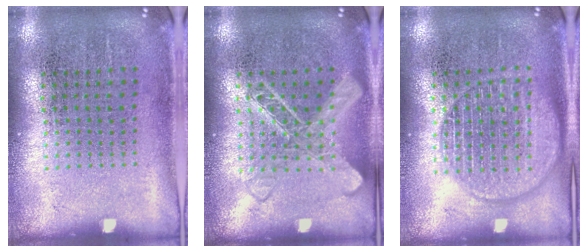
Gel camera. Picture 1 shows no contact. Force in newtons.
{"total": 2.8, "press": 2.7, "slide": 0.5}
{"total": 2.3, "press": 2.3, "slide": 0.3}